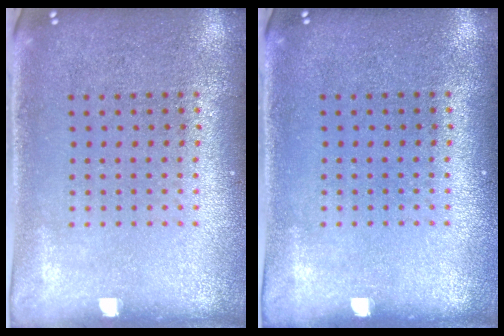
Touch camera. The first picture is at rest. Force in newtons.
{"total": 0.0}